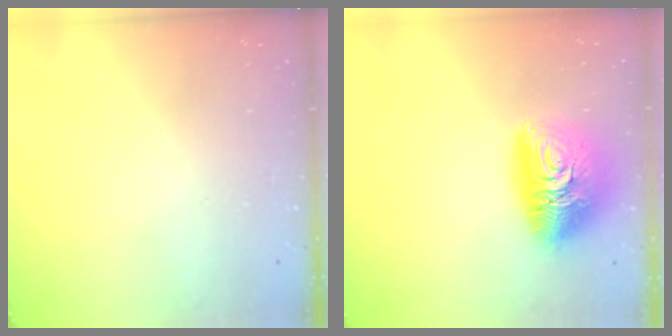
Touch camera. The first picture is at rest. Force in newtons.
{"total": 13.7, "press": 13.6, "slide": 1.1}